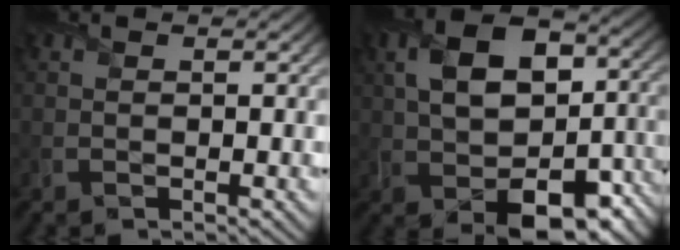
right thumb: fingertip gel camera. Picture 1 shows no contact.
{"total": 15.2, "force": [-2.5, 8.9, 12.0], "torque": [-0.203, -0.008, -0.034]}